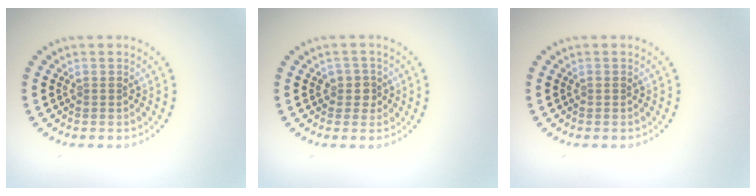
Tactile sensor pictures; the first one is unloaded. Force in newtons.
{"total": 1.7, "press": 1.4, "slide": 1.0}
{"total": 0.0}